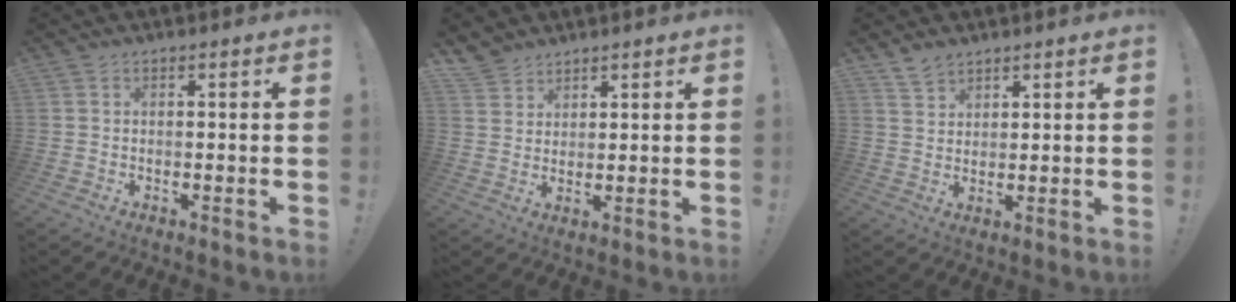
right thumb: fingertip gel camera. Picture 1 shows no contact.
{"total": 4.9, "force": [4.3, 2.5, 0.6], "torque": [-0.011, -0.029, 0.083]}
{"total": 4.0, "force": [3.6, 1.7, 0.7], "torque": [-0.008, -0.024, 0.068]}